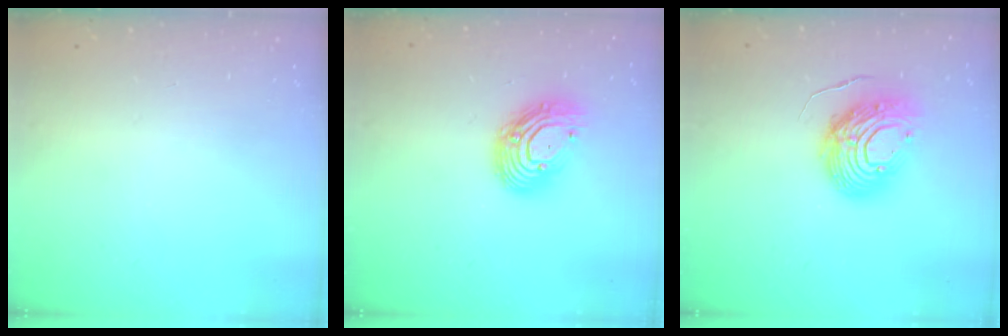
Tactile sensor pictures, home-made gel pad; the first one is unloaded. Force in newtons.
{"total": 13.1, "press": 13.1, "slide": 1.1}
{"total": 12.5, "press": 12.4, "slide": 0.9}